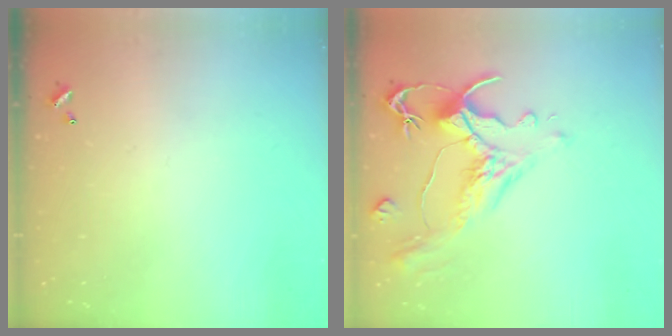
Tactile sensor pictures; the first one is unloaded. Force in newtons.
{"total": 1.6, "press": 0.4, "slide": 1.5}